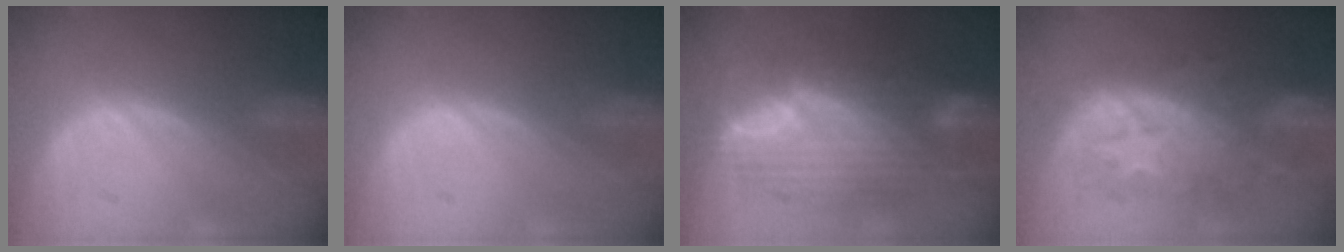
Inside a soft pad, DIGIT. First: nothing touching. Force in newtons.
{"total": 0.5, "press": 0.1, "slide": 0.5}
{"total": 11.4, "press": 11.3, "slide": 0.9}
{"total": 9.3, "press": 9.3, "slide": 0.4}